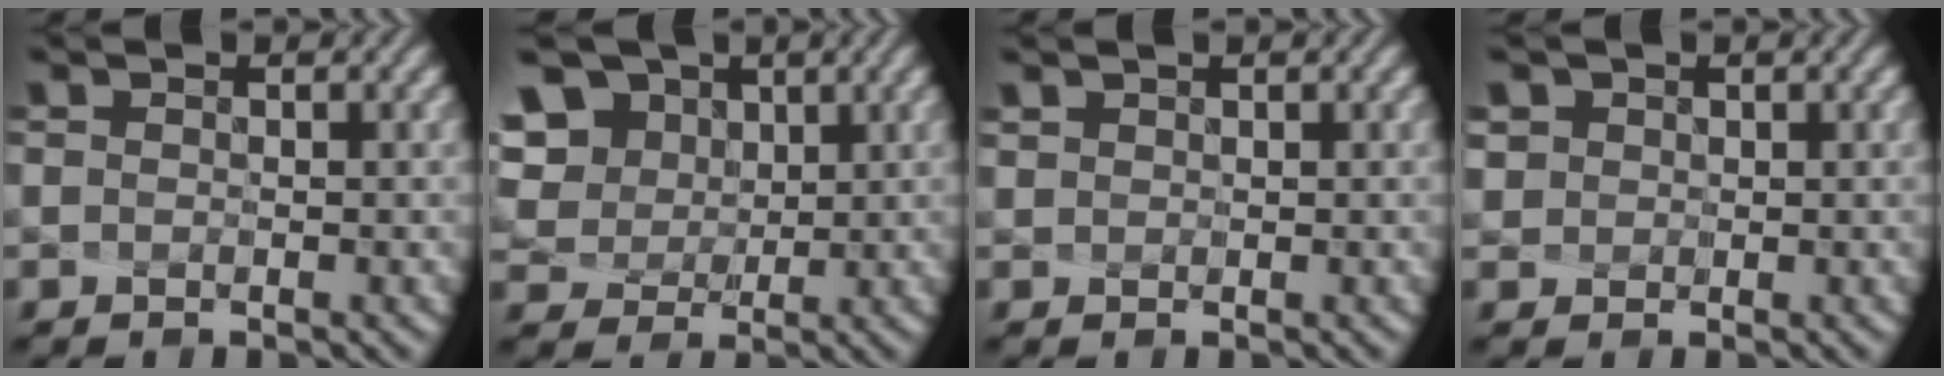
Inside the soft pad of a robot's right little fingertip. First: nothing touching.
{"total": 8.9, "force": [4.1, 6.7, 4.2], "torque": [-0.112, 0.015, 0.088]}
{"total": 1.1, "force": [1.0, 0.5, 0.3], "torque": [-0.020, 0.001, 0.028]}
{"total": 2.5, "force": [1.4, 2.0, 0.7], "torque": [-0.020, 0.004, 0.030]}